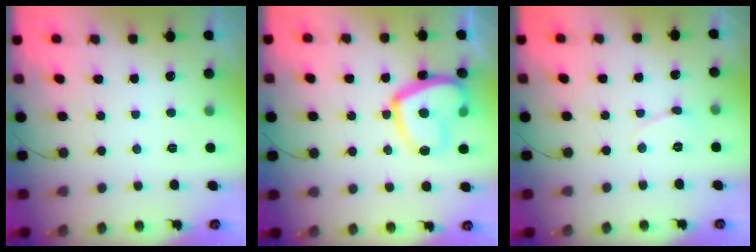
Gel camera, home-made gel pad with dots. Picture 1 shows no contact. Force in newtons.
{"total": 15.9, "press": 15.8, "slide": 1.5}
{"total": 4.4, "press": 4.4, "slide": 0.6}